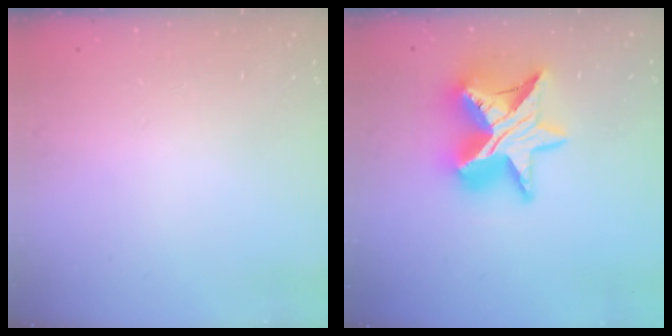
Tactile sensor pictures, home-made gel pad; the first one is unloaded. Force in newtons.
{"total": 16.8, "press": 16.8, "slide": 1.1}